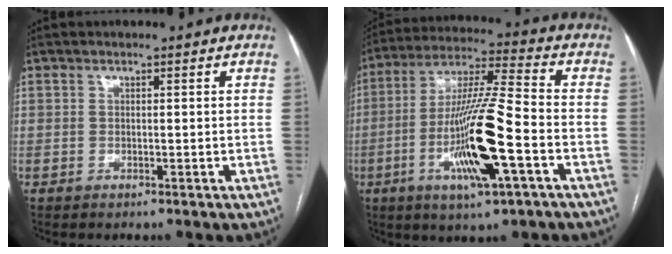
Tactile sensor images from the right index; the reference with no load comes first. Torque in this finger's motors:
{"motor_torque": [2.14, 0.00, 0.57, 0.21]}